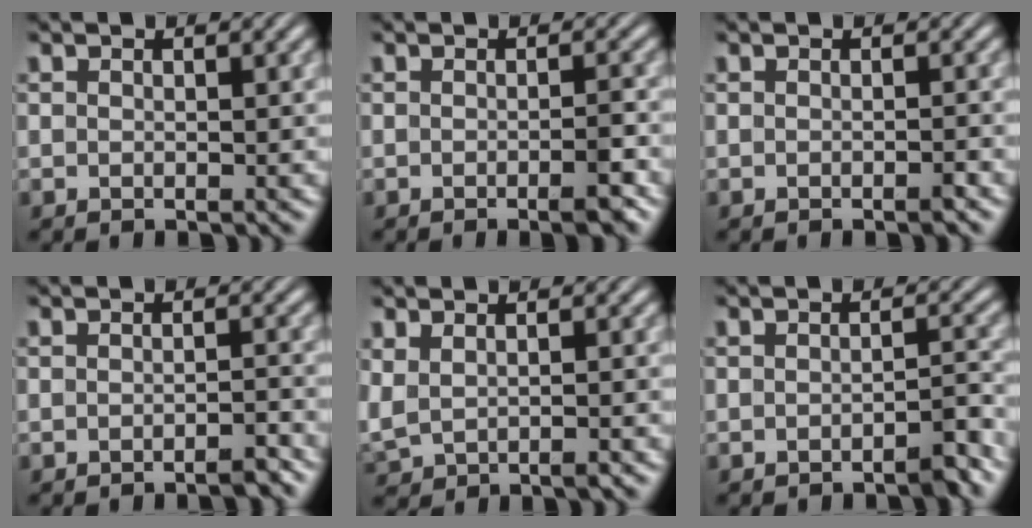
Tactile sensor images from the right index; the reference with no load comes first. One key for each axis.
{"total": 1.8, "fx": -1.1, "fy": 0.1, "fz": 1.4, "tx": -0.020, "ty": 0.002, "tz": -0.024}
{"total": 0.6, "fx": -0.6, "fy": -0.1, "fz": 0.3, "tx": -0.005, "ty": 0.004, "tz": -0.013}
{"total": 1.5, "fx": -1.5, "fy": 0.0, "fz": 0.5, "tx": -0.007, "ty": 0.001, "tz": -0.028}
{"total": 2.3, "fx": 0.5, "fy": 1.8, "fz": 1.5, "tx": -0.043, "ty": -0.003, "tz": 0.018}
{"total": 1.9, "fx": -1.6, "fy": 0.1, "fz": 1.0, "tx": -0.015, "ty": 0.000, "tz": -0.028}